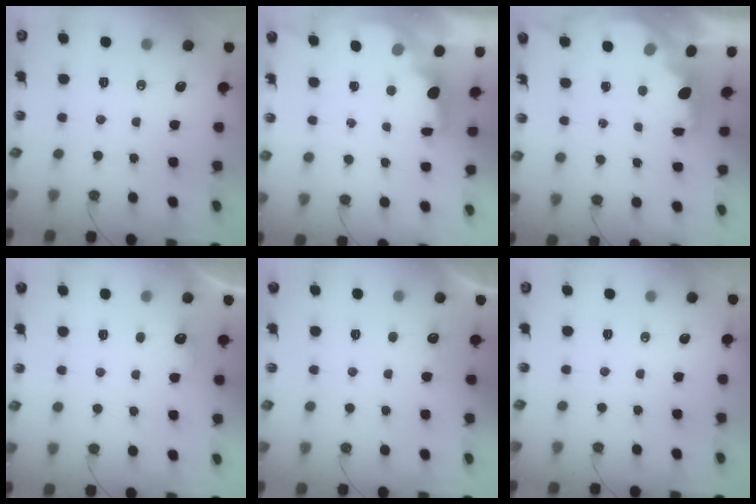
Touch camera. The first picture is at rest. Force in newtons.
{"total": 1.9, "press": 1.7, "slide": 0.8}
{"total": 1.8, "press": 1.7, "slide": 0.6}
{"total": 5.1, "press": 5.0, "slide": 1.2}
{"total": 1.2, "press": 1.0, "slide": 0.7}
{"total": 0.0}